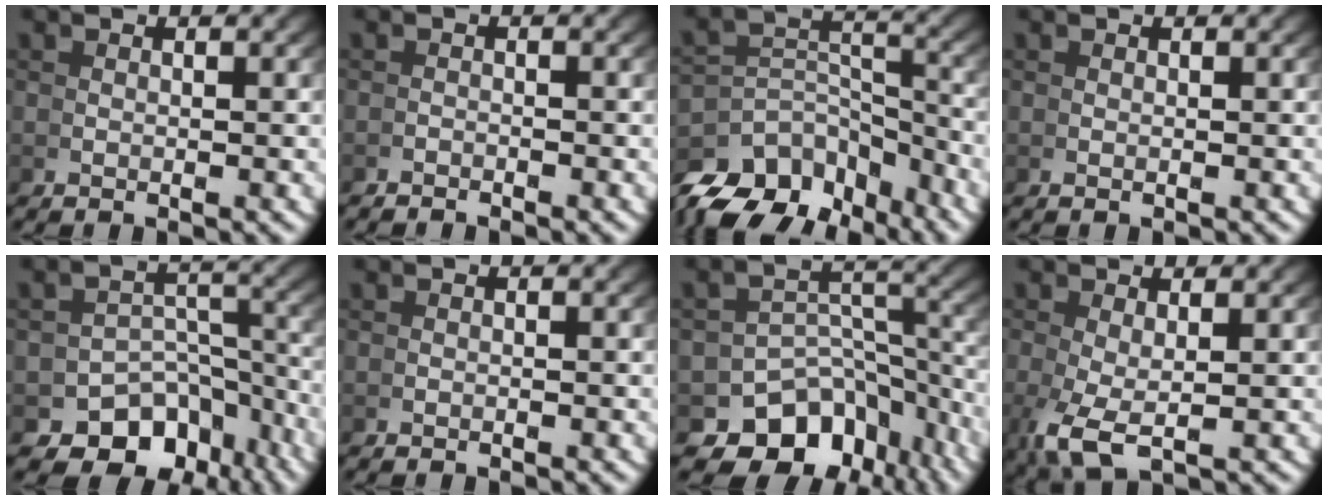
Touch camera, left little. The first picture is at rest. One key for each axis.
{"total": 1.6, "fx": -1.1, "fy": -0.9, "fz": -0.8, "tx": 0.022, "ty": -0.004, "tz": -0.021}
{"total": 9.1, "fx": -5.2, "fy": 5.6, "fz": 4.9, "tx": -0.083, "ty": -0.036, "tz": -0.075}
{"total": 0.0}
{"total": 10.4, "fx": -6.7, "fy": 6.7, "fz": 4.2, "tx": -0.043, "ty": -0.037, "tz": -0.096}
{"total": 0.8, "fx": -0.3, "fy": -0.5, "fz": -0.5, "tx": 0.012, "ty": -0.002, "tz": -0.007}
{"total": 10.8, "fx": -5.6, "fy": 7.2, "fz": 5.8, "tx": -0.084, "ty": -0.042, "tz": -0.075}
{"total": 3.7, "fx": -1.0, "fy": 1.6, "fz": 3.1, "tx": -0.085, "ty": -0.034, "tz": 0.004}